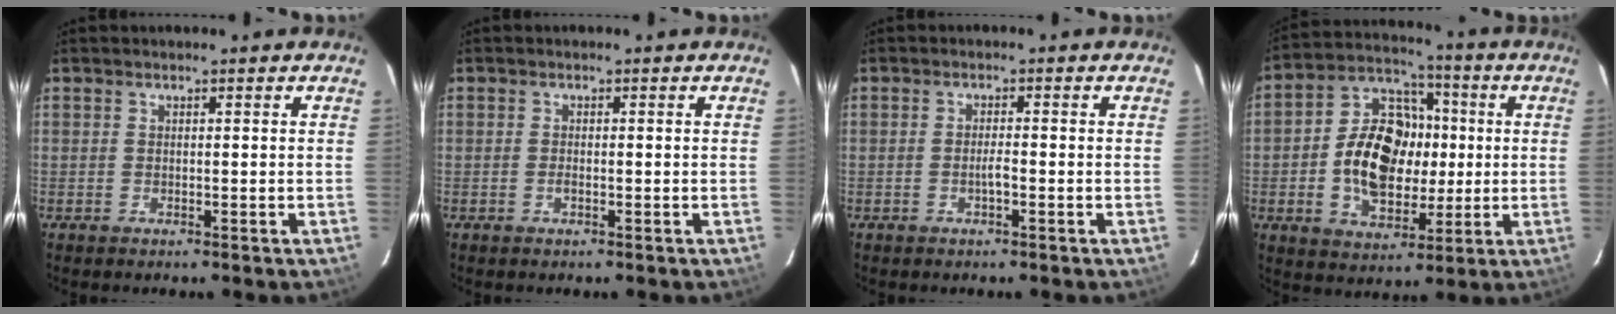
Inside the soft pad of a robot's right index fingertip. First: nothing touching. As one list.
[{"total": 1.0, "force": [-0.3, 0.4, 0.8], "torque": [-0.017, 0.001, -0.007]}, {"total": 1.8, "force": [-0.7, 0.3, 1.6], "torque": [-0.032, 0.003, -0.015]}, {"total": 16.0, "force": [-0.7, 11.2, 11.4], "torque": [-0.218, 0.034, -0.004]}]